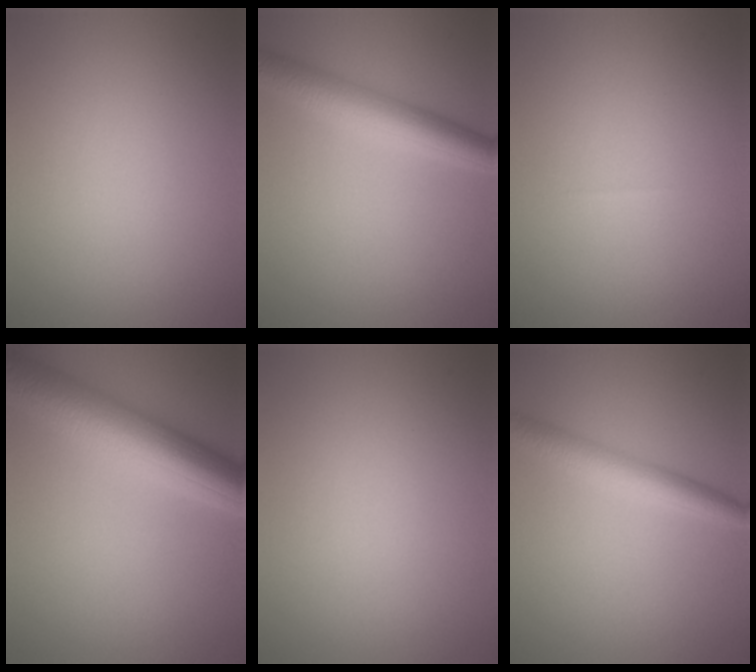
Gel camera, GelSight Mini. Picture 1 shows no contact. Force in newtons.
{"total": 5.1, "press": 5.1, "slide": 0.1}
{"total": 0.0}
{"total": 8.8, "press": 8.8, "slide": 0.0}
{"total": 0.0}
{"total": 3.6, "press": 3.6, "slide": 0.1}